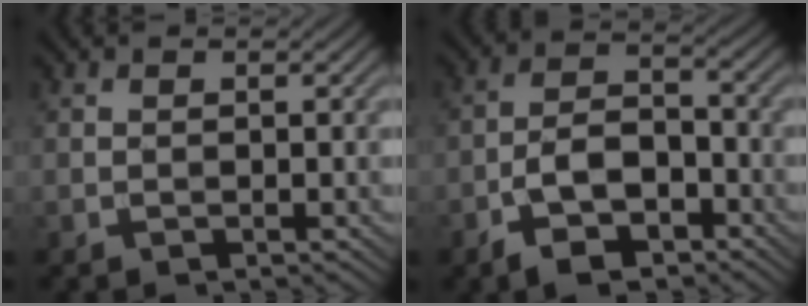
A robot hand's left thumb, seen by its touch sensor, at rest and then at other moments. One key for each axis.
{"total": 7.3, "fx": -4.2, "fy": 3.6, "fz": 4.7, "tx": -0.082, "ty": 0.002, "tz": -0.087}